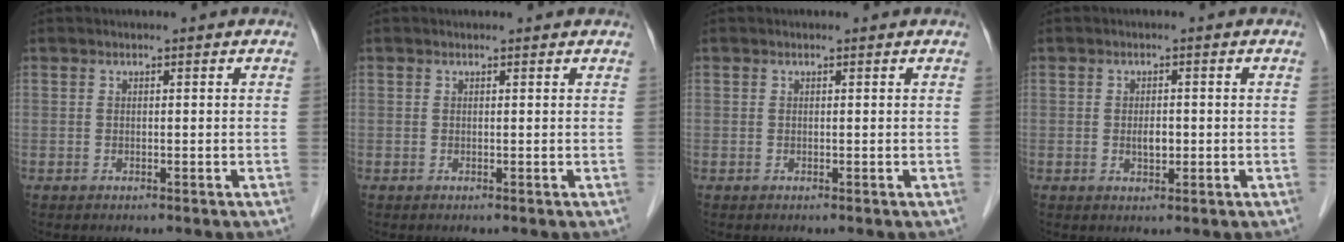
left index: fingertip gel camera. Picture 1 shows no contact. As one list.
[{"total": 1.8, "force": [1.7, 0.6, 0.3], "torque": [-0.011, 0.017, 0.015]}, {"total": 0.7, "force": [0.7, 0.1, 0.1], "torque": [-0.008, 0.009, 0.010]}, {"total": 1.8, "force": [-0.3, 0.8, 1.5], "torque": [-0.029, -0.003, -0.001]}]